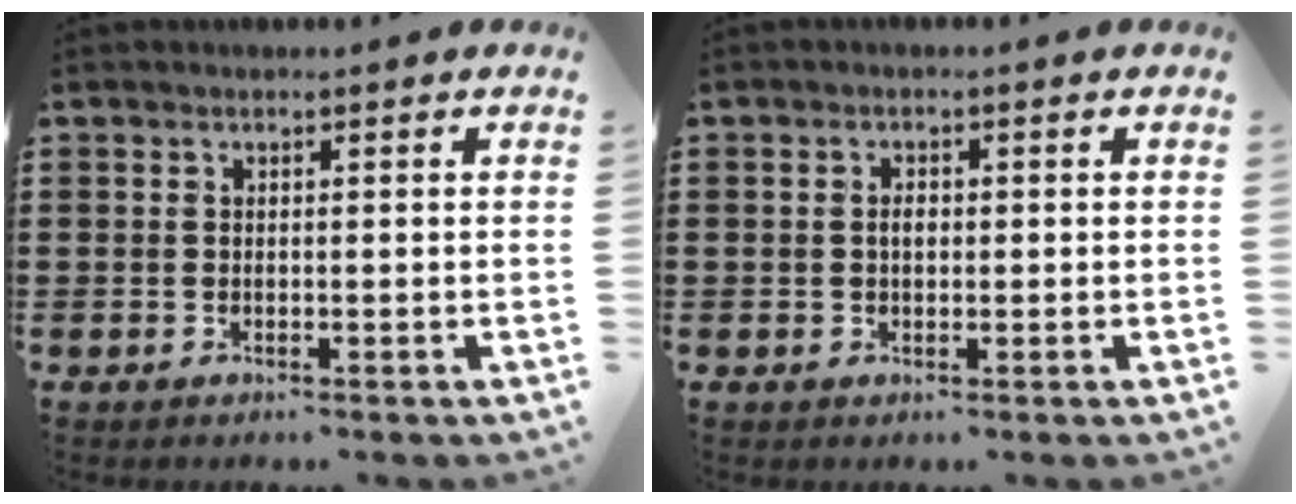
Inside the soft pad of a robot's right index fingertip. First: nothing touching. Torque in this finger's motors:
{"motor_torque": [0.77, 0.58, 0.18, 0.02]}